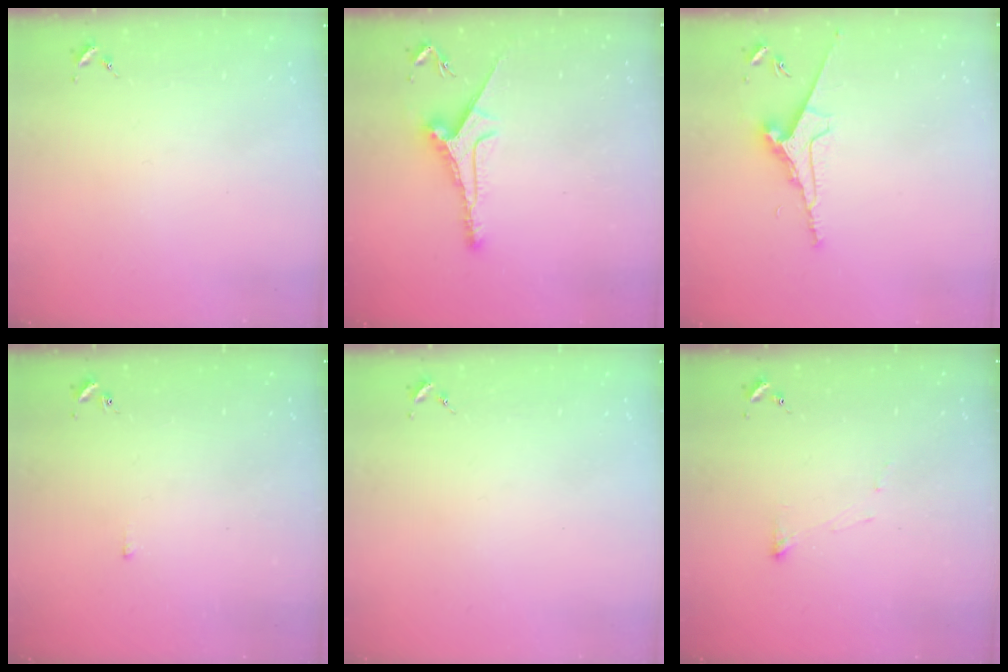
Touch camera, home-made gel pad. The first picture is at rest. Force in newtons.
{"total": 9.1, "press": 9.0, "slide": 0.6}
{"total": 8.9, "press": 8.8, "slide": 1.0}
{"total": 1.8, "press": 1.8, "slide": 0.3}
{"total": 0.0}
{"total": 4.1, "press": 4.0, "slide": 0.5}